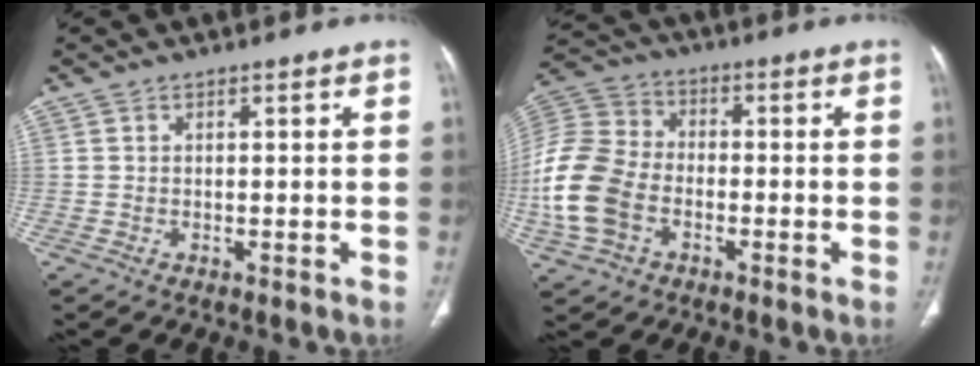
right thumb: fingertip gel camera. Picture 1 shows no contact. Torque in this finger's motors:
{"motor_torque": [0.50, 0.51, 1.55, -0.23, 0.48]}